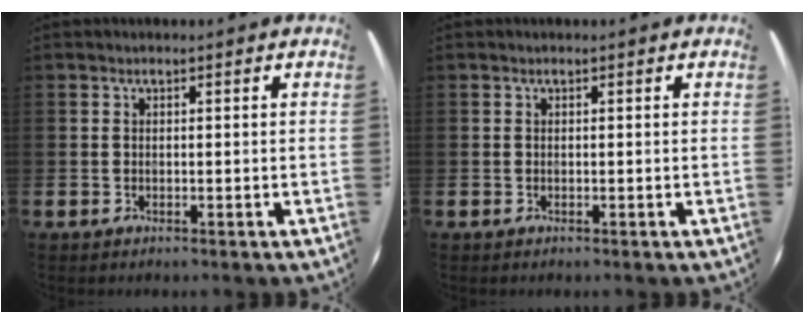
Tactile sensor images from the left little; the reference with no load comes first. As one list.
[{"total": 0.0}]